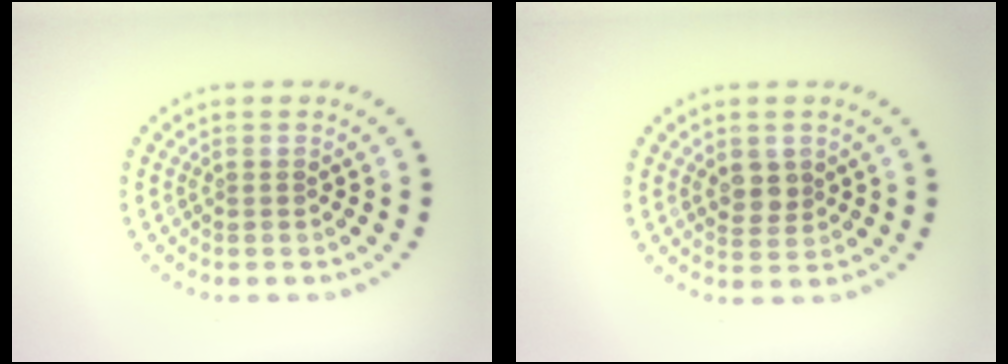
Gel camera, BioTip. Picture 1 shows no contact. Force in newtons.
{"total": 2.1, "press": 2.0, "slide": 0.7}